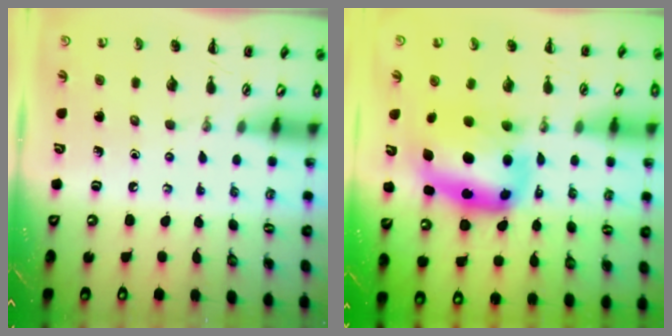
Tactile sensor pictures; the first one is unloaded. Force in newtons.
{"total": 12.0, "press": 11.6, "slide": 3.2}